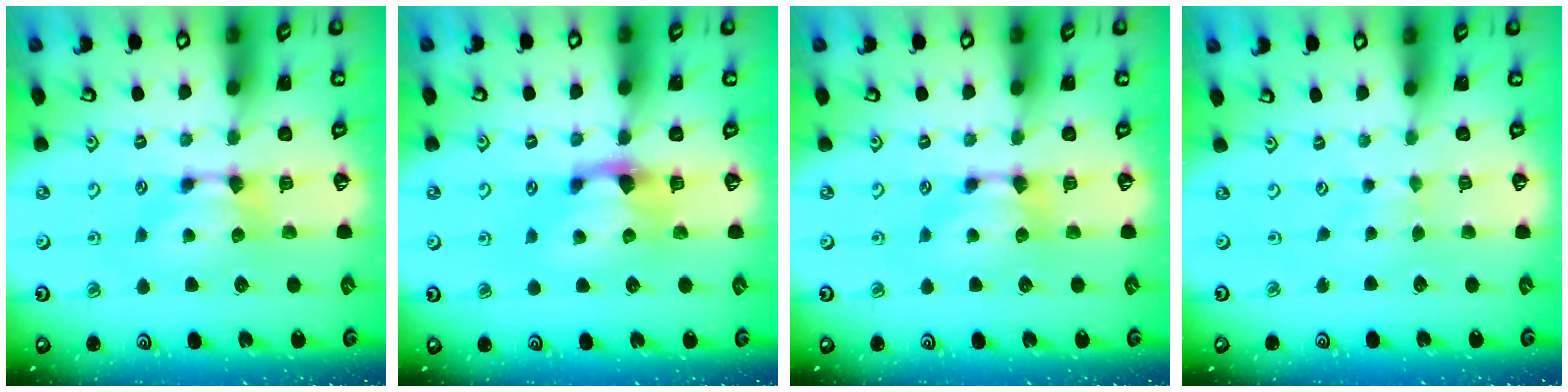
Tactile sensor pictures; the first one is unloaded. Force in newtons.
{"total": 1.4, "press": 0.9, "slide": 1.0}
{"total": 0.0}
{"total": 2.4, "press": 2.4, "slide": 0.1}